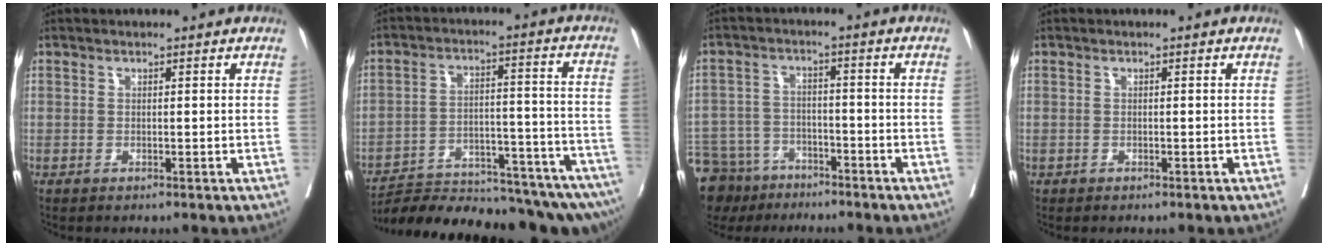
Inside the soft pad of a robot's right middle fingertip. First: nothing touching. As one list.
[{"total": 23.3, "force": [-21.1, 1.7, 9.9], "torque": [-0.098, 0.001, -0.299]}, {"total": 13.4, "force": [-10.3, 7.6, 3.7], "torque": [-0.091, 0.006, -0.161]}, {"total": 0.0}]